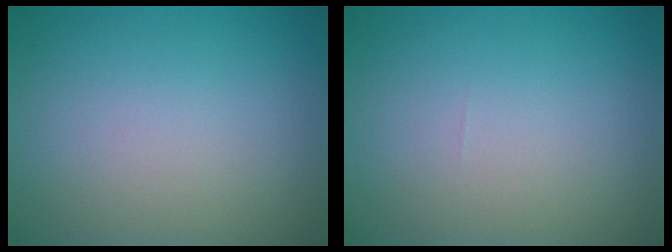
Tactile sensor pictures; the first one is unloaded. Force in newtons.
{"total": 0.0}